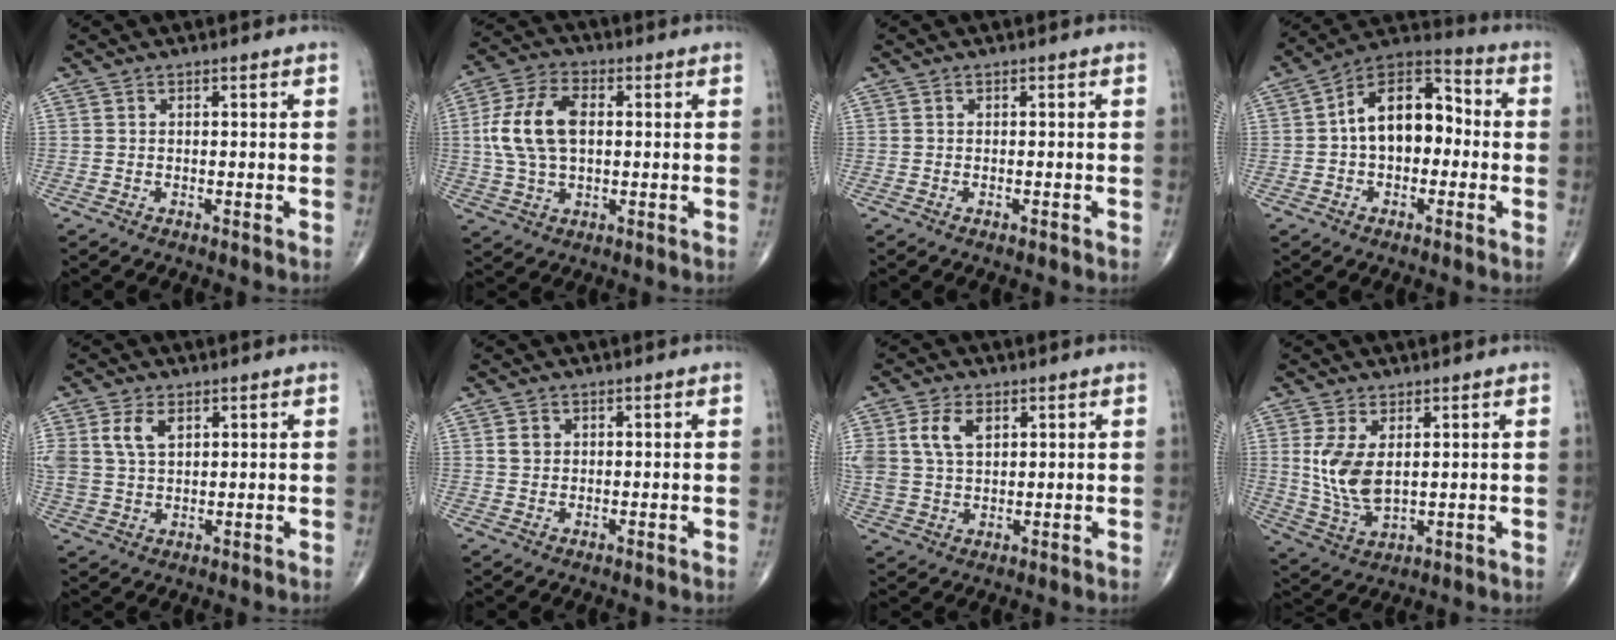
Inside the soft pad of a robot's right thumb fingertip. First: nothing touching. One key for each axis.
{"total": 12.2, "fx": 1.2, "fy": 7.2, "fz": 9.8, "tx": -0.199, "ty": 0.015, "tz": 0.021}
{"total": 0.5, "fx": -0.3, "fy": 0.1, "fz": 0.4, "tx": -0.010, "ty": -0.002, "tz": -0.004}
{"total": 13.8, "fx": -0.2, "fy": 8.7, "fz": 10.7, "tx": -0.140, "ty": 0.045, "tz": -0.020}
{"total": 6.8, "fx": 2.6, "fy": 4.1, "fz": 4.7, "tx": -0.096, "ty": -0.003, "tz": 0.057}
{"total": 1.9, "fx": 0.5, "fy": 1.6, "fz": 0.9, "tx": -0.010, "ty": 0.000, "tz": 0.009}
{"total": 8.5, "fx": 2.9, "fy": 5.5, "fz": 5.9, "tx": -0.120, "ty": 0.000, "tz": 0.061}
{"total": 8.8, "fx": 1.6, "fy": 4.7, "fz": 7.2, "tx": -0.147, "ty": -0.015, "tz": 0.046}